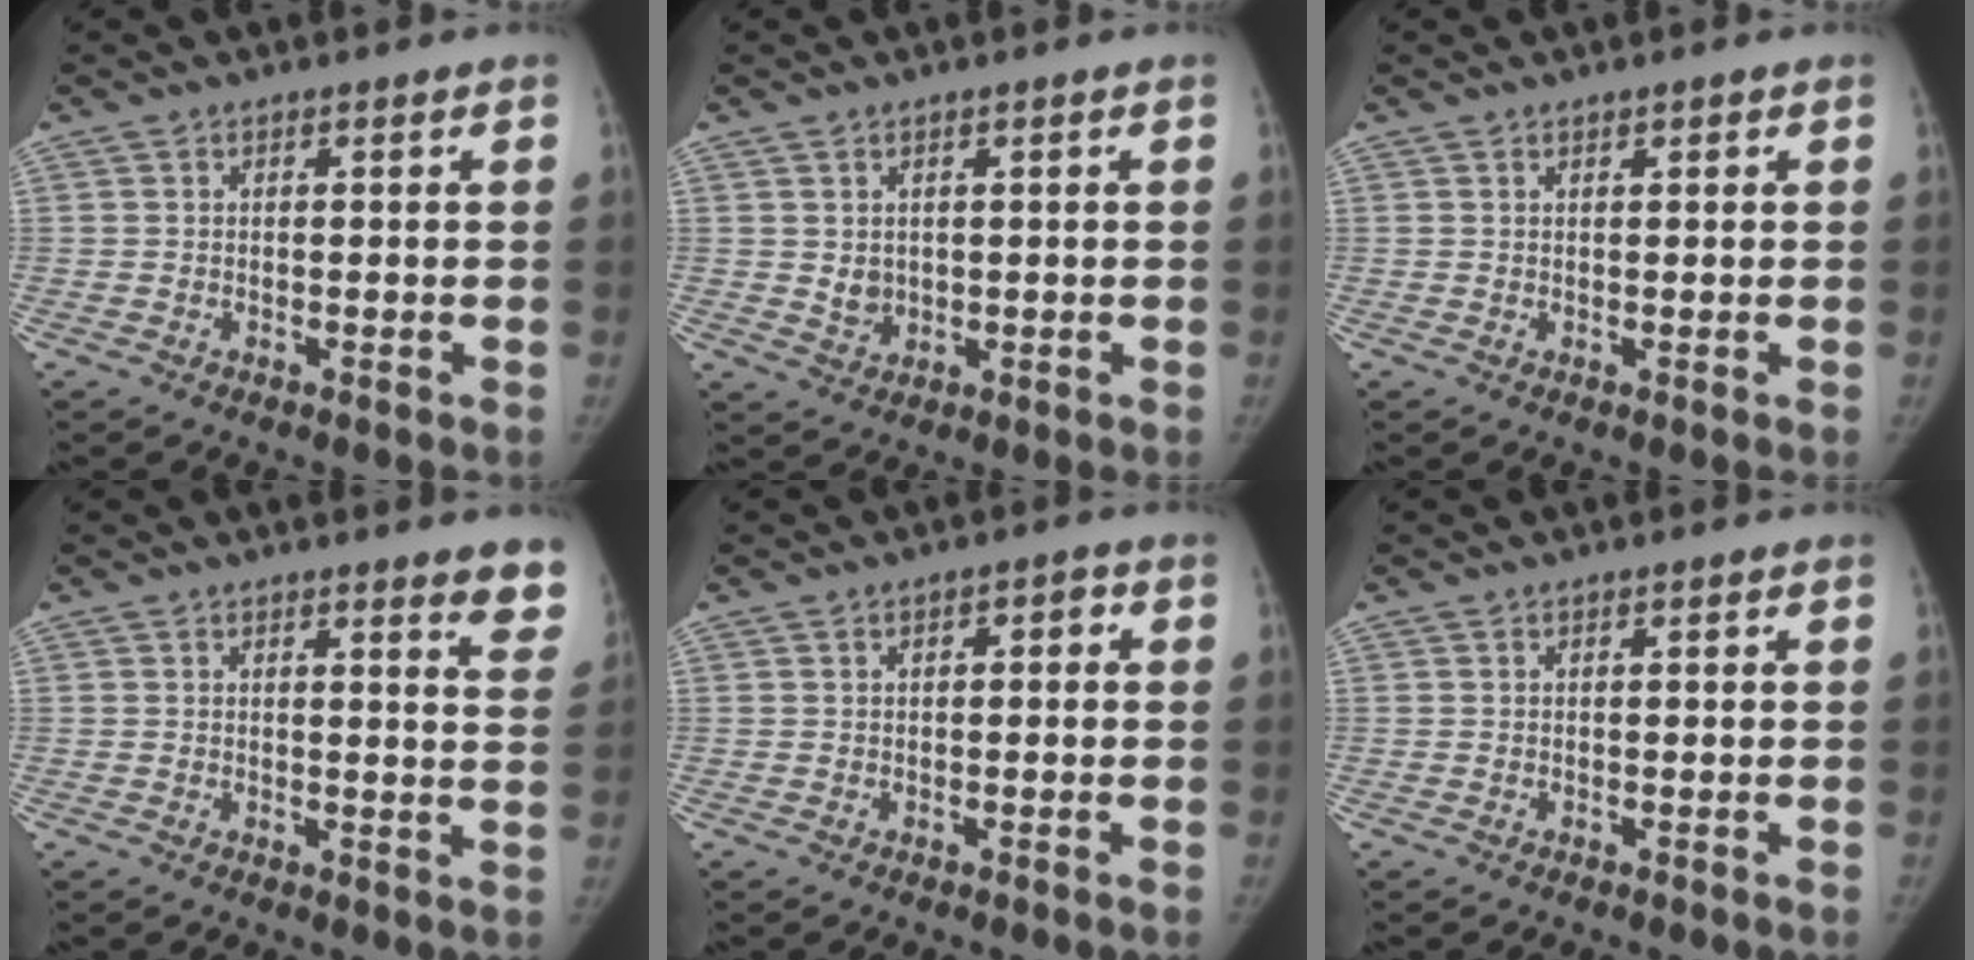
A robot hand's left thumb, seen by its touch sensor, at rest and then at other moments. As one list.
[{"total": 2.6, "force": [0.5, 2.3, 1.2], "torque": [-0.009, -0.006, 0.017]}, {"total": 0.7, "force": [0.5, 0.3, 0.4], "torque": [-0.002, 0.000, 0.008]}, {"total": 7.1, "force": [5.8, 1.4, 3.8], "torque": [-0.018, -0.031, 0.049]}, {"total": 2.1, "force": [0.4, 1.2, 1.7], "torque": [-0.013, 0.007, 0.001]}, {"total": 0.0}]